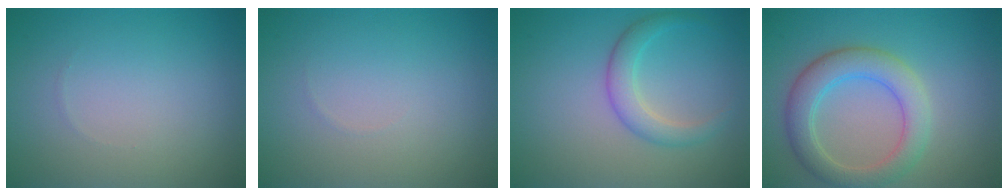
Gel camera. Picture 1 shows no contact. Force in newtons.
{"total": 0.0}
{"total": 2.6, "press": 2.6, "slide": 0.1}
{"total": 4.8, "press": 4.8, "slide": 0.6}